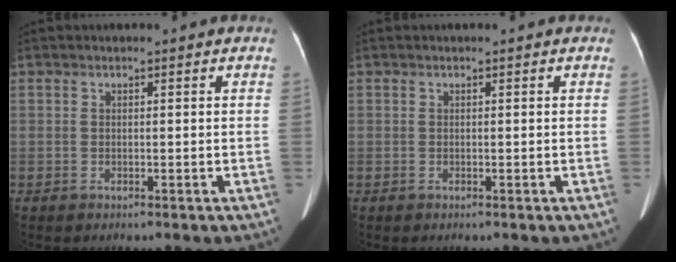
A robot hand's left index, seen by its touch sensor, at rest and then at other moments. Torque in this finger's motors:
{"motor_torque": [-0.01, 0.02, 0.00, 0.00]}